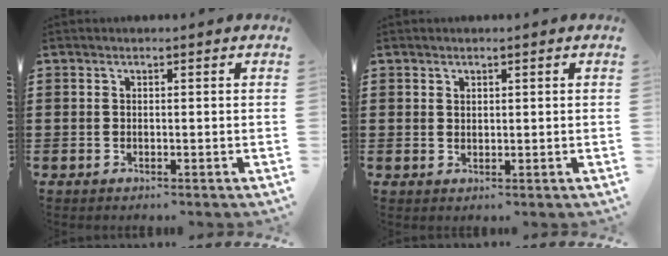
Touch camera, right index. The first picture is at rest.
{"total": 1.1, "force": [0.9, 0.6, 0.1], "torque": [-0.004, 0.002, 0.017]}